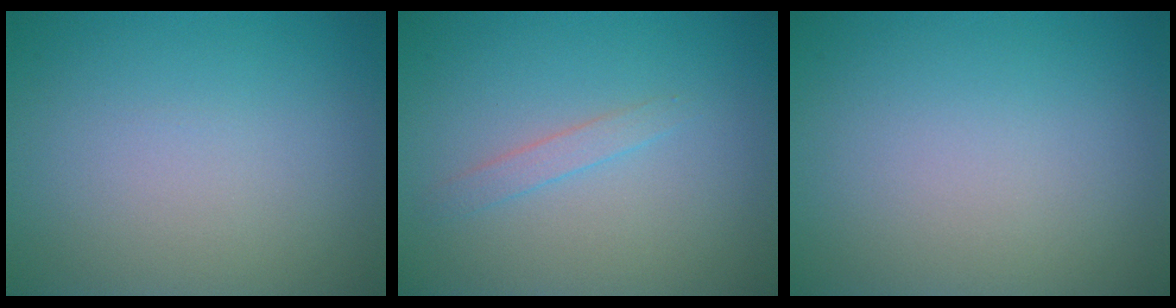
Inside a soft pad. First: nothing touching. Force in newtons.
{"total": 1.2, "press": 1.2, "slide": 0.1}
{"total": 0.0}